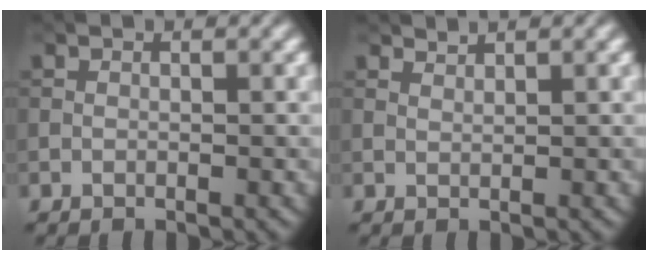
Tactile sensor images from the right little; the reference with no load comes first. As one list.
[{"total": 1.1, "force": [1.1, 0.0, 0.2], "torque": [-0.002, -0.001, 0.021]}]